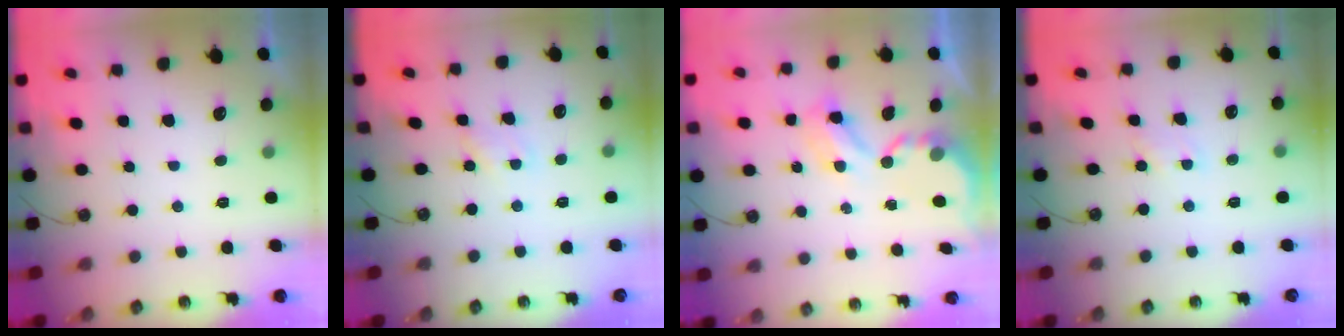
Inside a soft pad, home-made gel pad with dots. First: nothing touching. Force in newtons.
{"total": 2.7, "press": 2.7, "slide": 0.4}
{"total": 4.6, "press": 4.5, "slide": 0.6}
{"total": 2.0, "press": 2.0, "slide": 0.3}